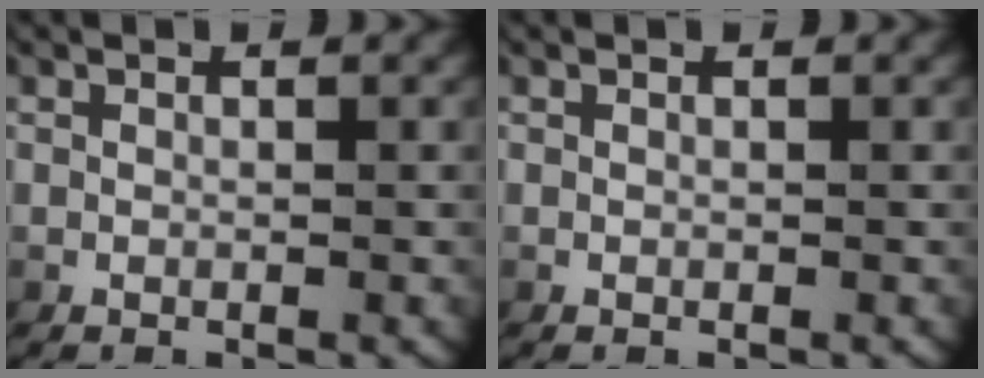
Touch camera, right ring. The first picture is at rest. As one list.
[{"total": 0.0}]